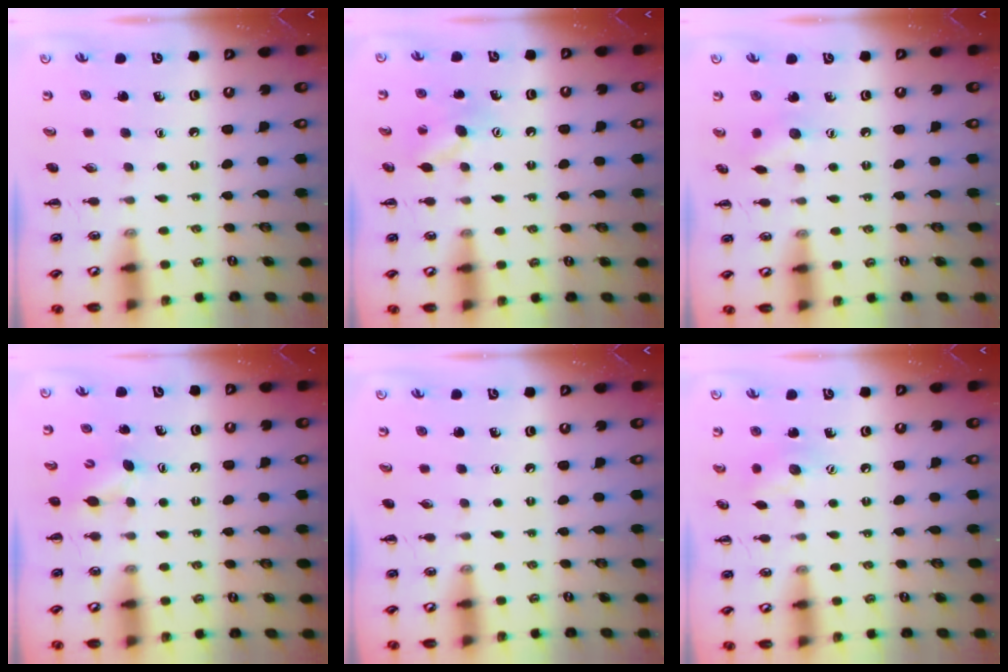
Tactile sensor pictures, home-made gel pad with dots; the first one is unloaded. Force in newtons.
{"total": 8.5, "press": 8.4, "slide": 1.5}
{"total": 6.5, "press": 6.4, "slide": 1.1}
{"total": 3.1, "press": 3.0, "slide": 0.7}
{"total": 0.0}
{"total": 7.7, "press": 7.7, "slide": 1.1}